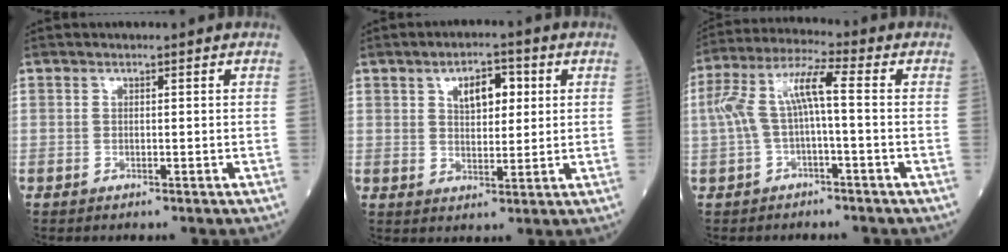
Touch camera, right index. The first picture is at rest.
{"total": 5.8, "force": [2.1, 2.8, 4.6], "torque": [-0.073, 0.009, 0.035]}
{"total": 8.2, "force": [-0.1, 1.5, 8.1], "torque": [-0.172, 0.042, -0.001]}